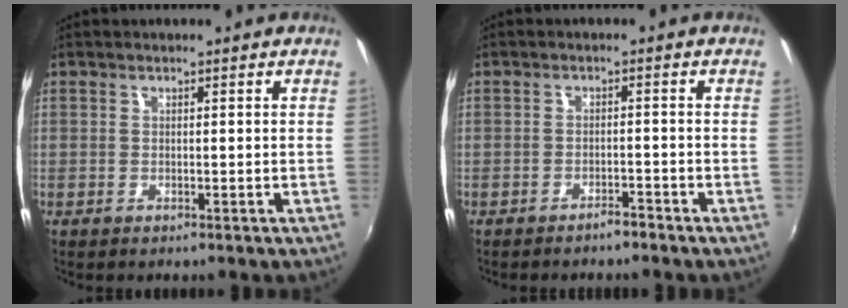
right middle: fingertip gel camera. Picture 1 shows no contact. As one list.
[{"total": 1.8, "force": [-1.7, 0.2, 0.5], "torque": [-0.013, 0.001, -0.023]}]